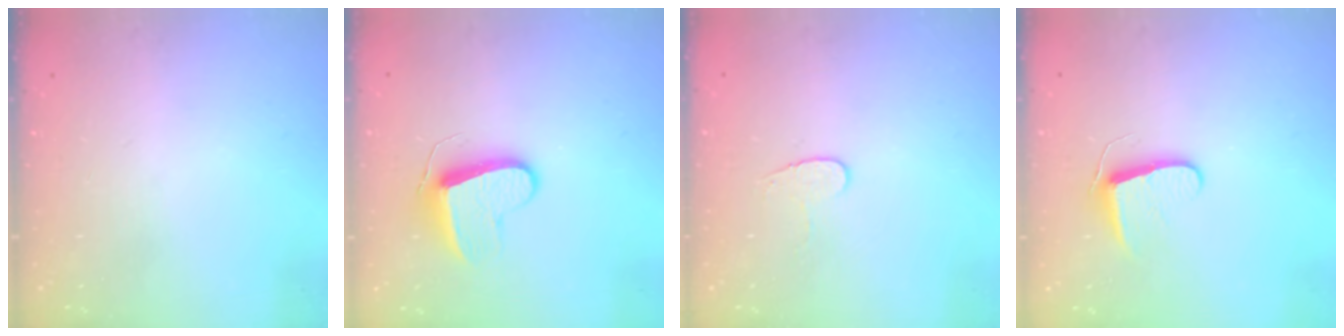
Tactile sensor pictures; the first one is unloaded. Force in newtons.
{"total": 9.9, "press": 9.8, "slide": 0.6}
{"total": 4.4, "press": 4.4, "slide": 0.5}
{"total": 7.2, "press": 7.2, "slide": 0.7}